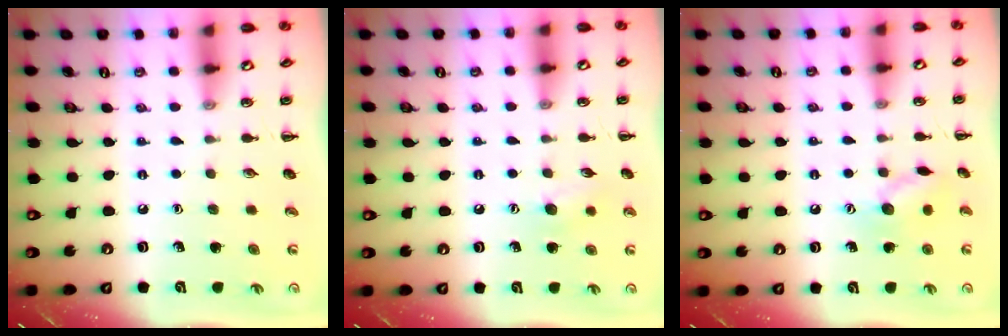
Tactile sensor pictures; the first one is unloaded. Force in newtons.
{"total": 6.8, "press": 6.7, "slide": 1.1}
{"total": 9.1, "press": 9.1, "slide": 0.7}